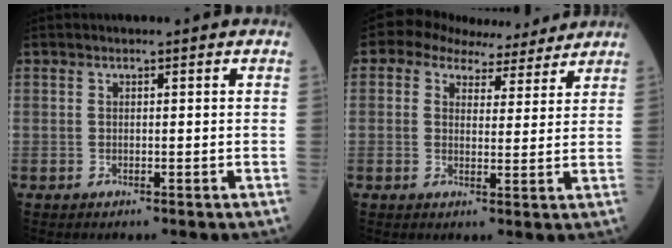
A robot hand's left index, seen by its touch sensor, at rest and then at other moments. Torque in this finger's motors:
{"motor_torque": [0.93, -0.99, 0.07, -0.01]}